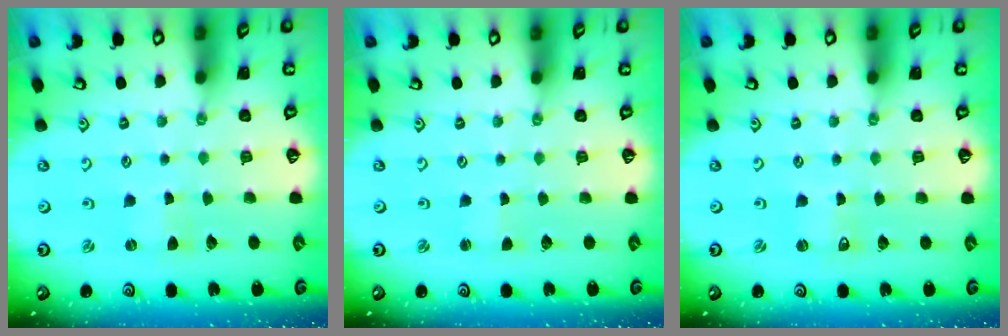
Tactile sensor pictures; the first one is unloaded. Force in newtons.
{"total": 0.0}
{"total": 1.2, "press": 1.2, "slide": 0.1}